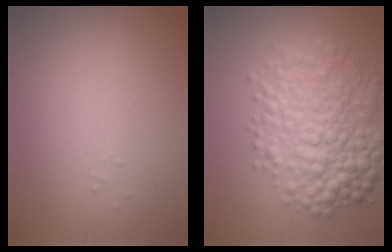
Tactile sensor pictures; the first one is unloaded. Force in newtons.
{"total": 7.2, "press": 7.2, "slide": 0.0}